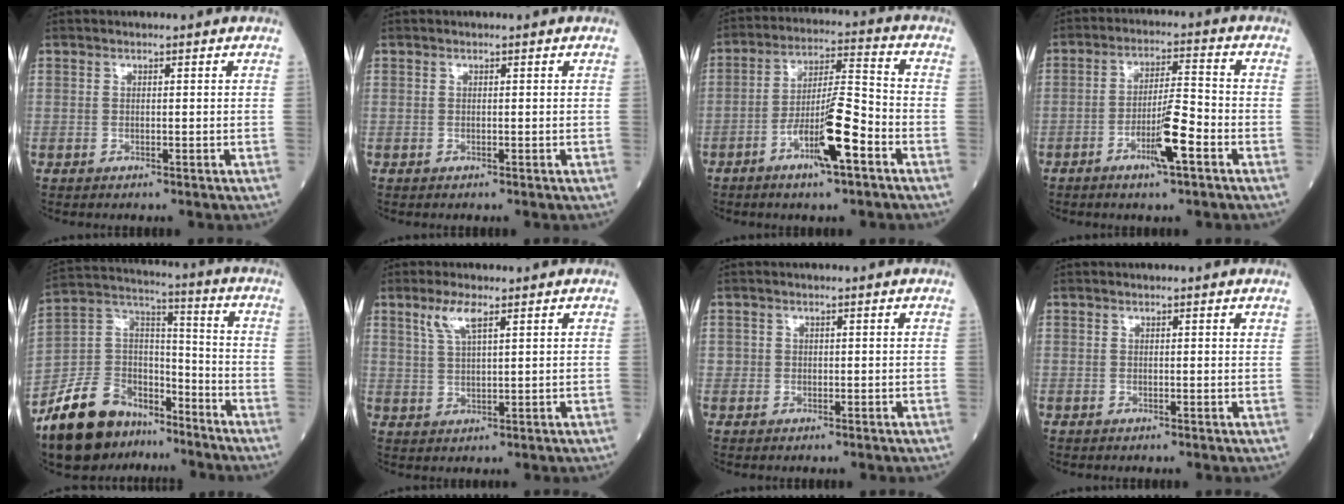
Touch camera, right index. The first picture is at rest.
{"total": 0.0}
{"total": 10.5, "force": [-4.9, 1.1, 9.2], "torque": [-0.168, 0.003, -0.083]}
{"total": 7.3, "force": [-3.3, 0.5, 6.5], "torque": [-0.119, 0.000, -0.055]}
{"total": 16.3, "force": [-12.0, 8.8, 6.6], "torque": [-0.136, 0.047, -0.211]}
{"total": 4.4, "force": [2.7, 0.7, 3.4], "torque": [-0.078, 0.006, 0.062]}
{"total": 0.7, "force": [0.1, 0.7, 0.0], "torque": [0.007, 0.007, 0.002]}
{"total": 0.8, "force": [0.7, -0.1, 0.3], "torque": [-0.010, -0.003, 0.004]}